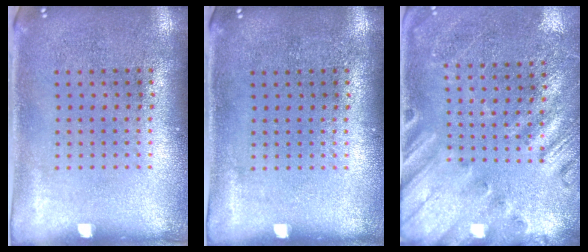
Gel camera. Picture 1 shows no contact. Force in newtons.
{"total": 0.0}
{"total": 2.2, "press": 2.0, "slide": 1.0}